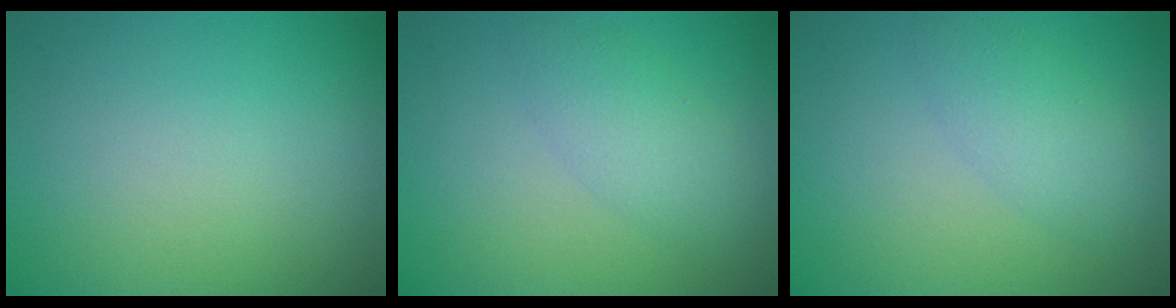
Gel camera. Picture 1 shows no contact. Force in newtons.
{"total": 2.8, "press": 2.8, "slide": 0.2}
{"total": 2.8, "press": 2.8, "slide": 0.1}